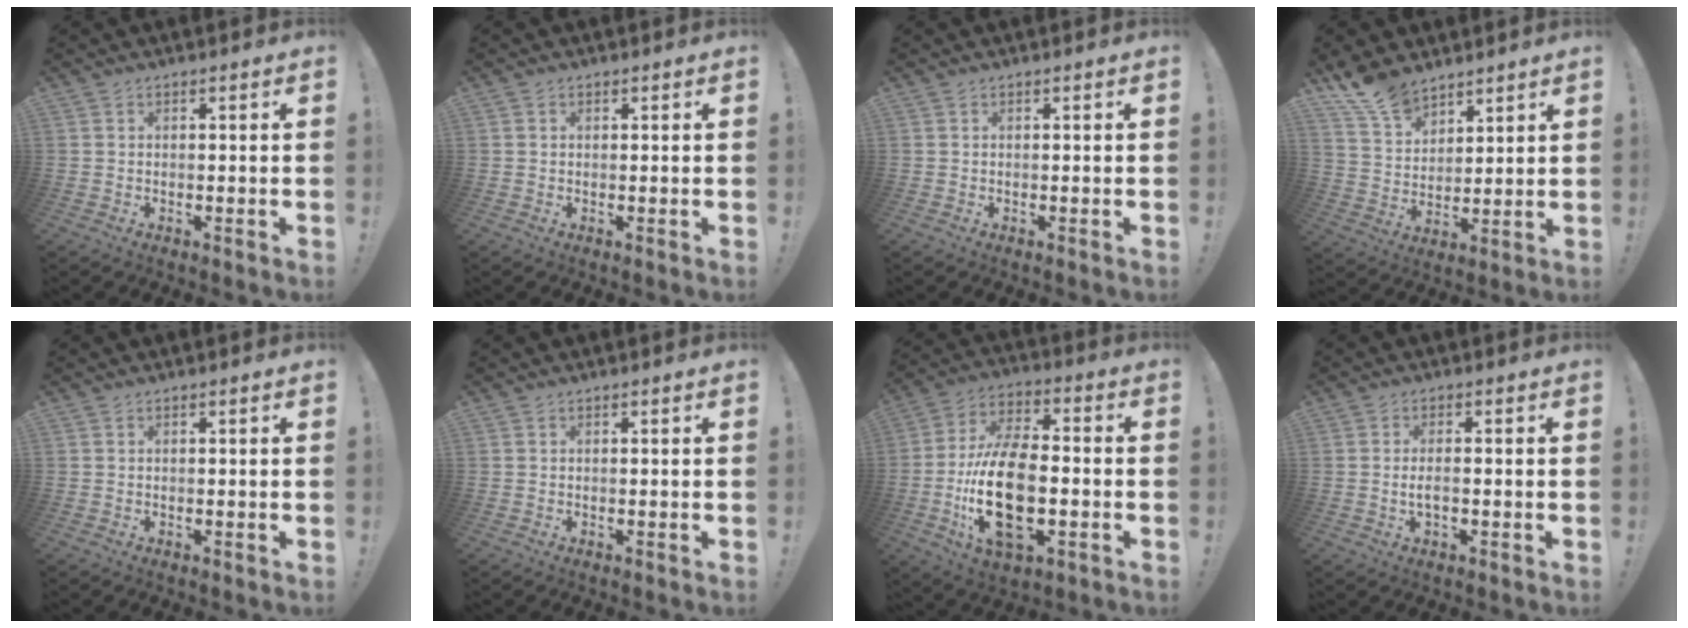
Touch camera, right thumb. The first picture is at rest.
{"total": 0.0}
{"total": 0.0}
{"total": 11.3, "force": [9.2, 5.4, 3.7], "torque": [-0.072, -0.061, 0.178]}
{"total": 0.0}
{"total": 0.0}
{"total": 21.5, "force": [-4.6, 11.7, 17.5], "torque": [-0.345, 0.015, -0.073]}
{"total": 3.0, "force": [-0.8, 0.9, 2.7], "torque": [-0.060, 0.004, -0.016]}